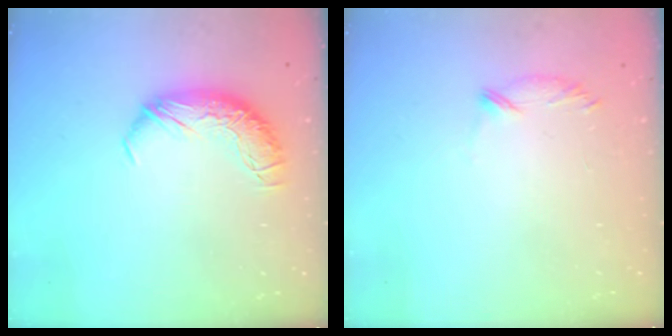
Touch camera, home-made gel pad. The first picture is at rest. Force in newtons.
{"total": 6.5, "press": 6.4, "slide": 0.9}